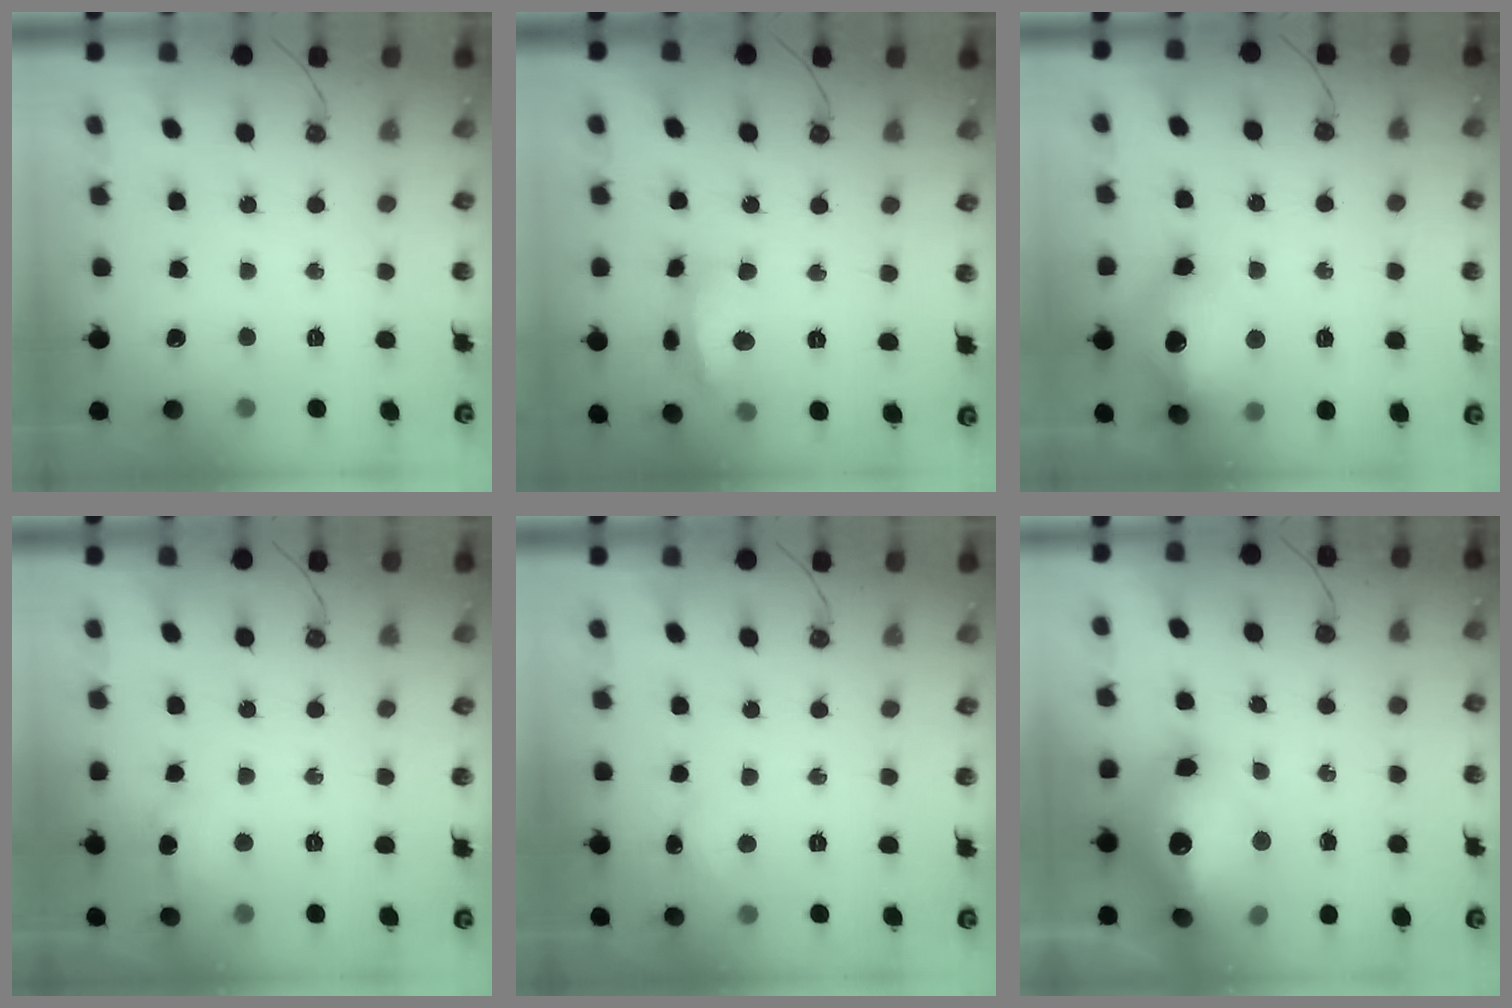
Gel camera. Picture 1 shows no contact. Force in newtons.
{"total": 13.4, "press": 13.3, "slide": 1.3}
{"total": 16.5, "press": 16.5, "slide": 1.7}
{"total": 8.1, "press": 8.1, "slide": 0.8}
{"total": 1.7, "press": 1.6, "slide": 0.4}
{"total": 22.1, "press": 21.4, "slide": 5.3}